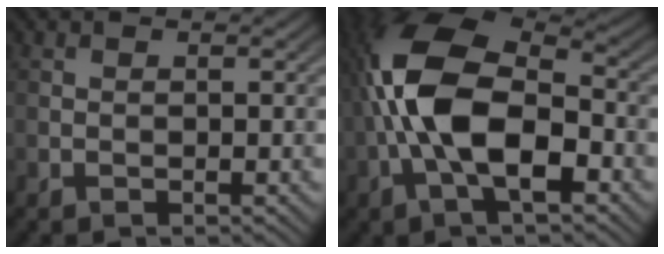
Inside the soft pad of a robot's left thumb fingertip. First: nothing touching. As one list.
[{"total": 13.9, "force": [-2.5, 7.1, 11.7], "torque": [-0.243, 0.009, -0.066]}]